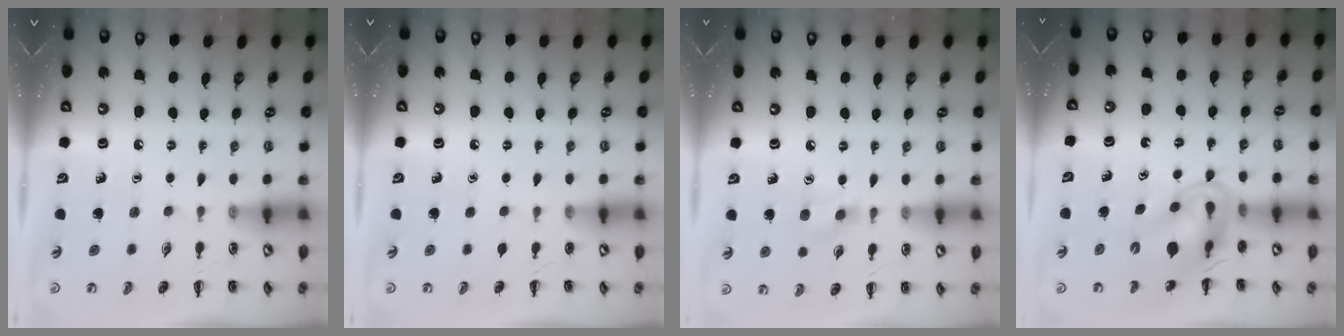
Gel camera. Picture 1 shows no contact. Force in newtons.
{"total": 0.0}
{"total": 5.8, "press": 5.6, "slide": 1.7}
{"total": 11.6, "press": 11.0, "slide": 3.5}